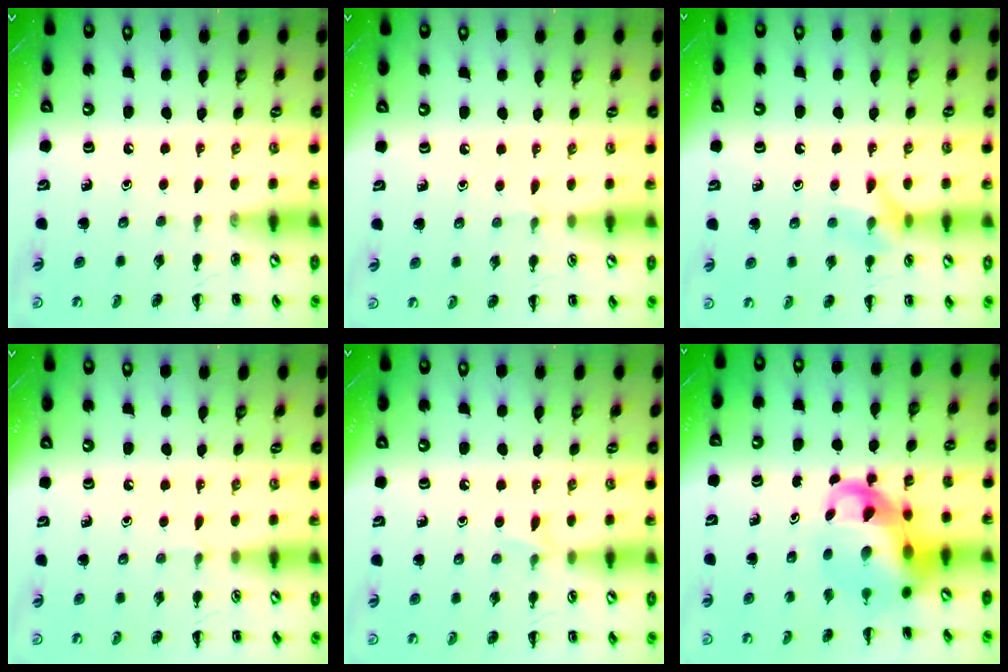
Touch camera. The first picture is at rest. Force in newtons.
{"total": 3.0, "press": 2.8, "slide": 1.2}
{"total": 8.2, "press": 8.2, "slide": 0.7}
{"total": 2.9, "press": 2.7, "slide": 1.1}
{"total": 5.0, "press": 4.7, "slide": 1.8}
{"total": 9.2, "press": 8.9, "slide": 2.3}